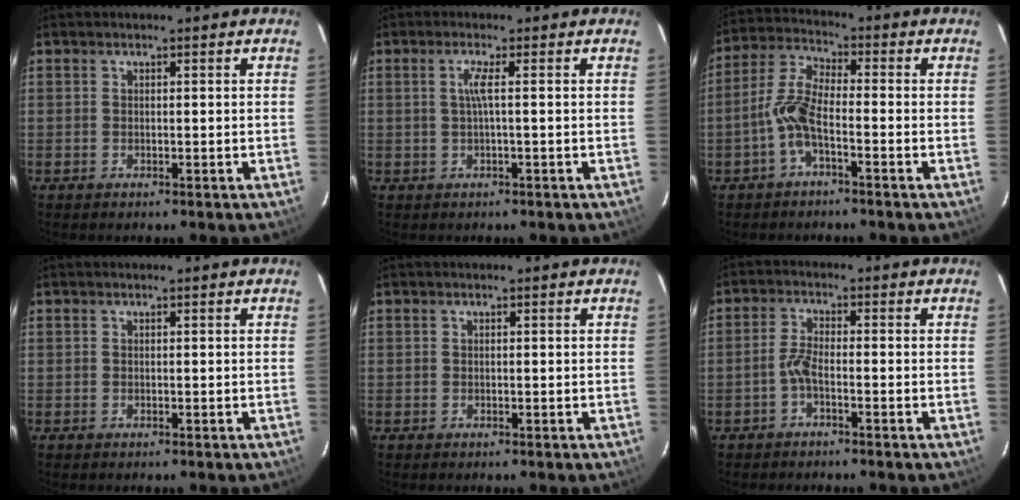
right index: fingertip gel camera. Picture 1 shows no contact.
{"total": 2.1, "force": [0.0, -0.6, 2.0], "torque": [-0.040, 0.000, 0.002]}
{"total": 6.6, "force": [-2.7, 2.1, 5.7], "torque": [-0.130, 0.013, -0.060]}
{"total": 0.0}
{"total": 0.0}
{"total": 2.7, "force": [-1.6, 0.6, 2.0], "torque": [-0.054, 0.007, -0.035]}